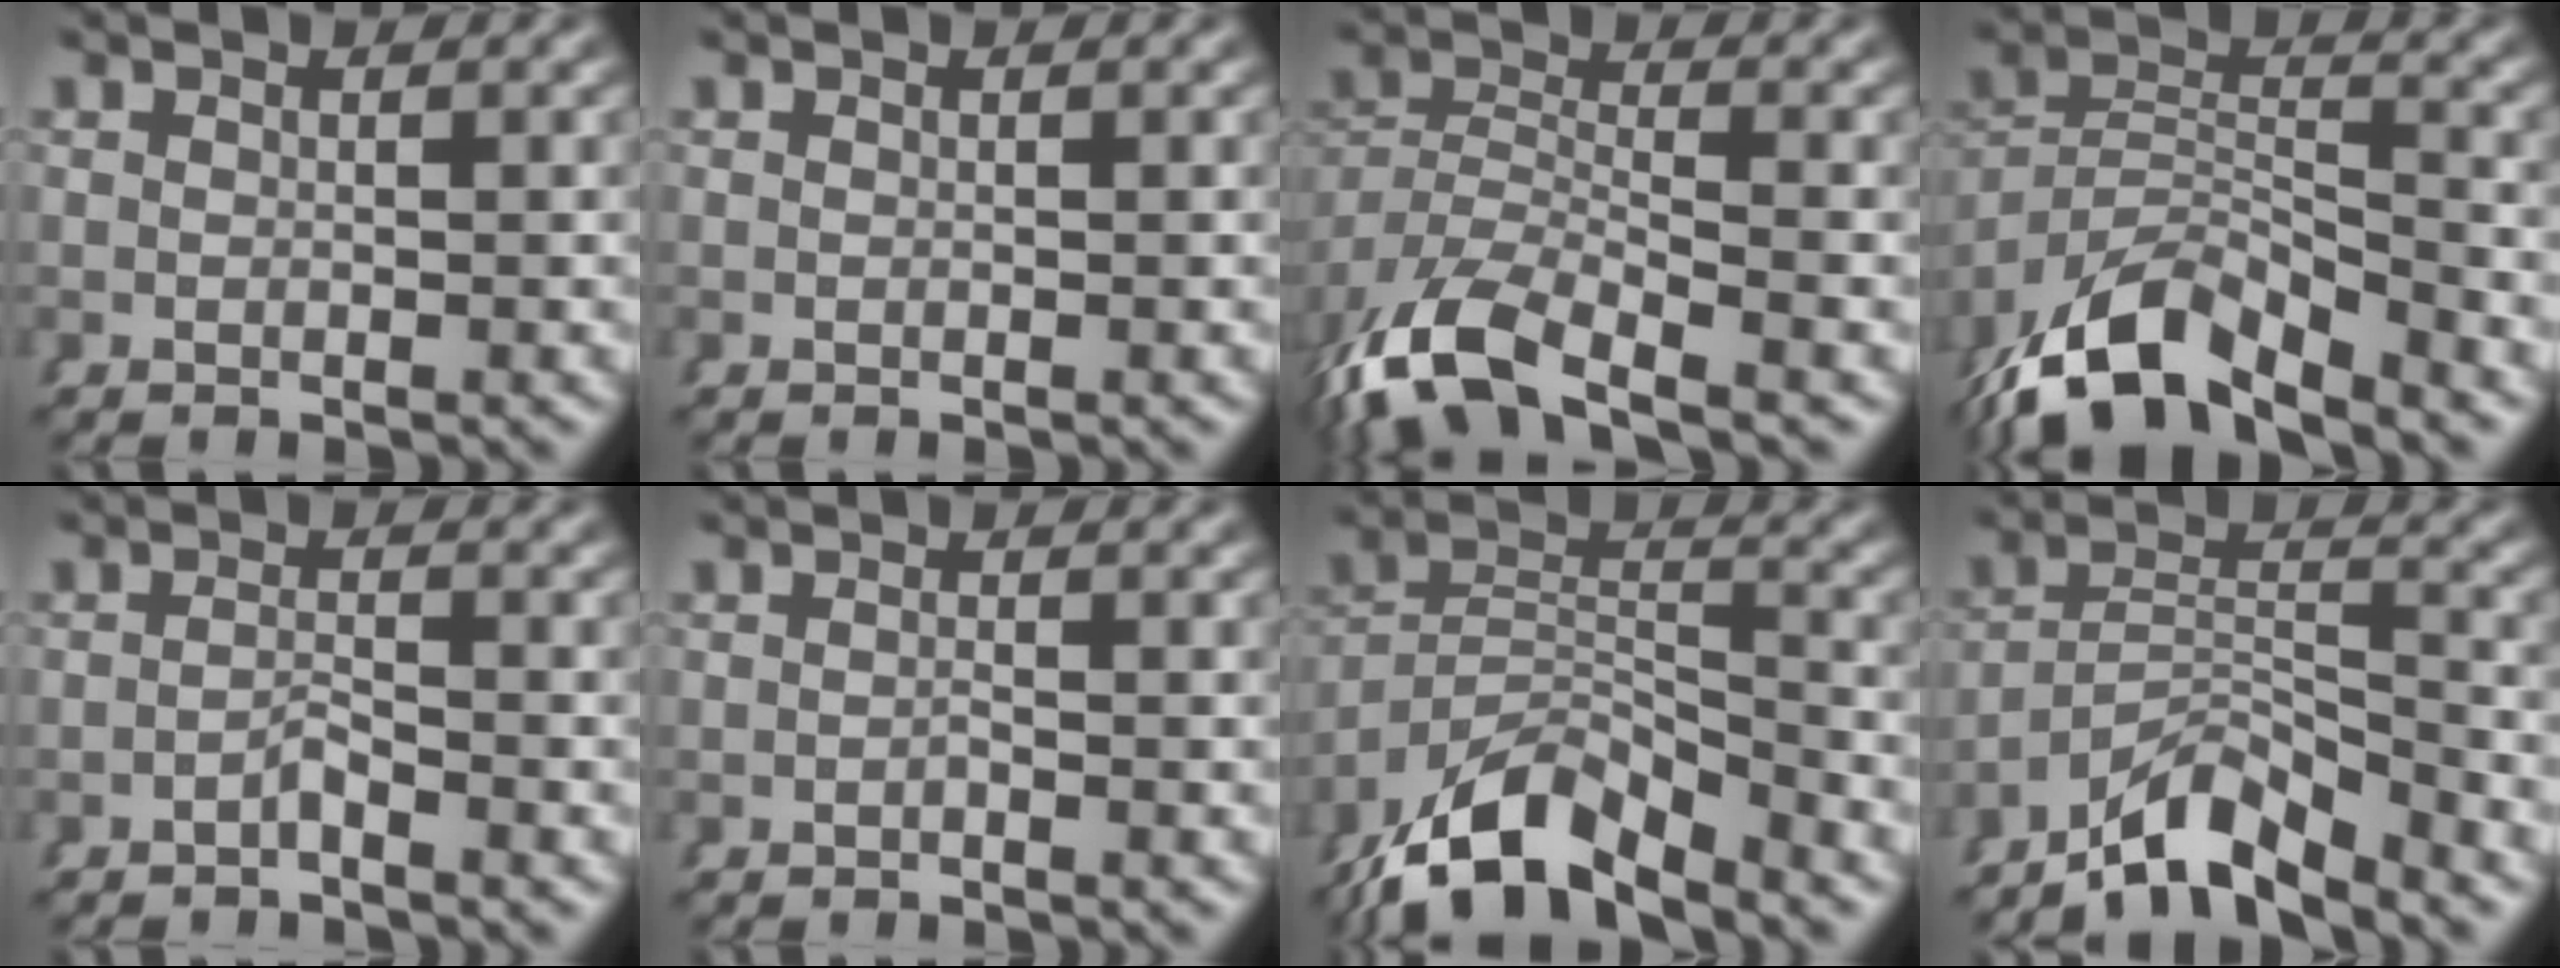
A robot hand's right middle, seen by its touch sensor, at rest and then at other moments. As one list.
[{"total": 0.0}, {"total": 8.3, "force": [-4.5, 4.7, 5.1], "torque": [-0.123, -0.040, -0.061]}, {"total": 10.6, "force": [-6.6, 5.9, 5.8], "torque": [-0.129, -0.045, -0.090]}, {"total": 1.4, "force": [-1.2, -0.6, 0.3], "torque": [0.000, 0.000, -0.023]}, {"total": 0.6, "force": [-0.5, -0.2, 0.3], "torque": [-0.003, 0.002, -0.012]}, {"total": 10.1, "force": [-7.1, 5.0, 5.2], "torque": [-0.103, -0.034, -0.103]}, {"total": 6.7, "force": [-5.2, 2.3, 3.6], "torque": [-0.044, -0.009, -0.084]}]